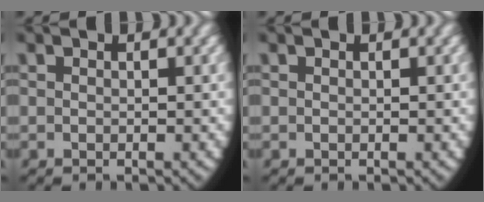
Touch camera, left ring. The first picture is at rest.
{"total": 0.0}